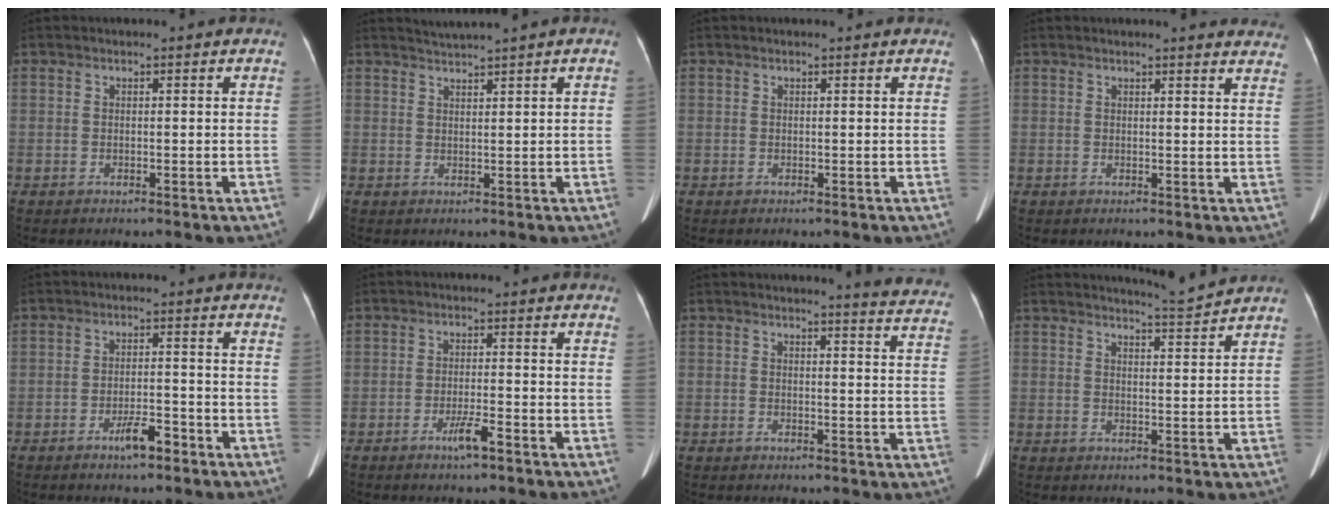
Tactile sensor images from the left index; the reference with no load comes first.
{"total": 1.5, "force": [1.4, -0.5, 0.1], "torque": [0.001, 0.006, 0.032]}
{"total": 0.8, "force": [0.8, 0.2, 0.2], "torque": [-0.012, 0.012, 0.009]}
{"total": 11.1, "force": [10.6, 1.5, 2.9], "torque": [-0.010, -0.027, 0.091]}
{"total": 3.9, "force": [-2.7, 0.9, 2.7], "torque": [-0.050, -0.004, -0.046]}
{"total": 3.3, "force": [-2.2, 0.2, 2.5], "torque": [-0.049, -0.008, -0.039]}
{"total": 9.9, "force": [9.8, -0.1, 1.9], "torque": [-0.006, -0.068, 0.079]}
{"total": 4.0, "force": [3.7, -1.5, -0.4], "torque": [-0.008, -0.022, 0.060]}